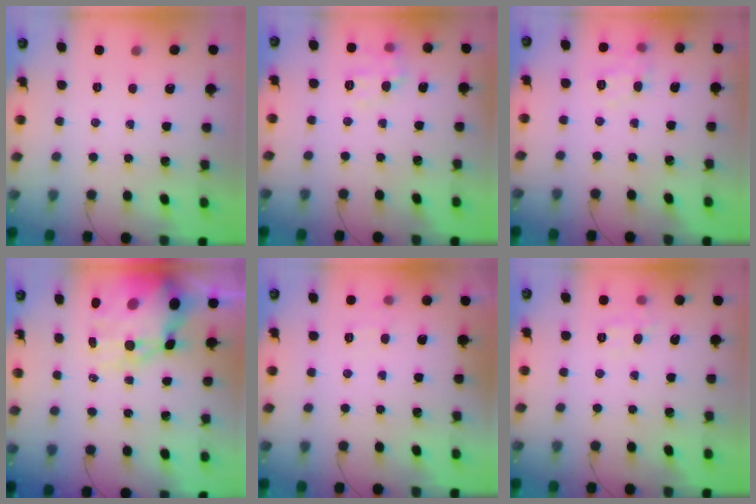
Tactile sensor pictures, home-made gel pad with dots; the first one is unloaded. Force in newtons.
{"total": 7.0, "press": 6.9, "slide": 0.7}
{"total": 8.5, "press": 8.5, "slide": 1.0}
{"total": 15.6, "press": 15.1, "slide": 3.9}
{"total": 6.6, "press": 6.4, "slide": 1.6}
{"total": 5.8, "press": 5.8, "slide": 1.1}